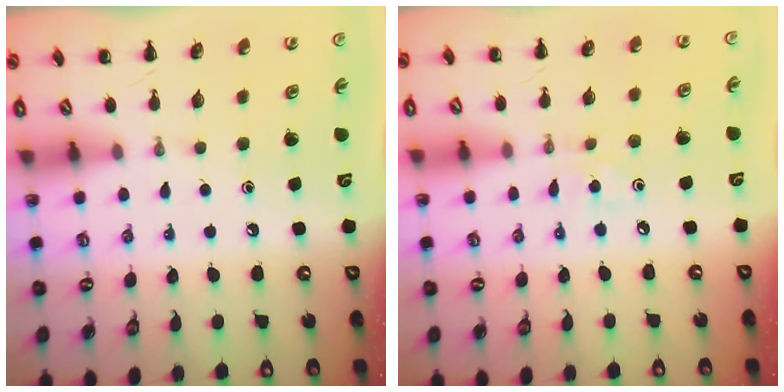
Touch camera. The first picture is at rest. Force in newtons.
{"total": 2.0, "press": 1.9, "slide": 0.6}